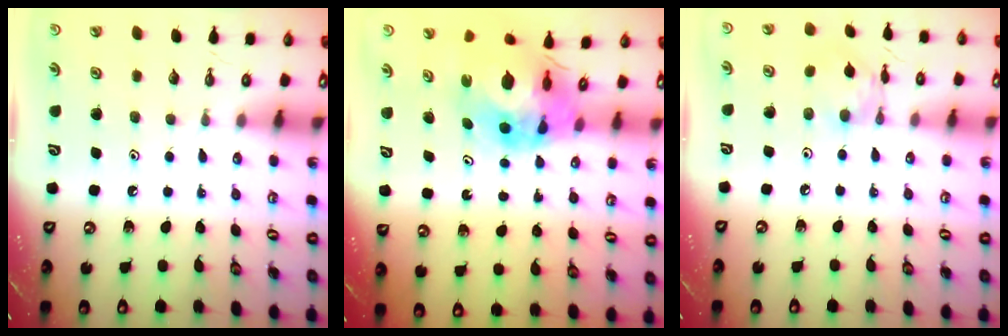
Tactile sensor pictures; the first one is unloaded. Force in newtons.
{"total": 11.2, "press": 11.1, "slide": 1.5}
{"total": 5.4, "press": 5.4, "slide": 0.4}